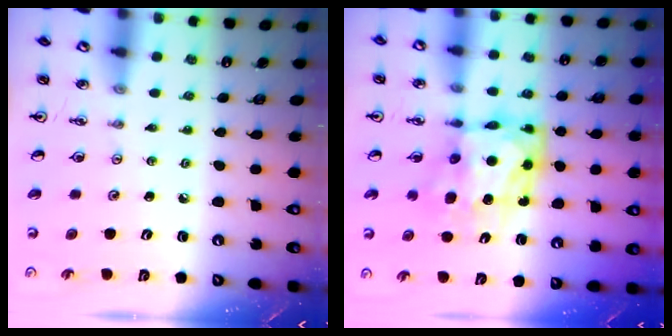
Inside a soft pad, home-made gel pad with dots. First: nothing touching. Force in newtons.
{"total": 9.7, "press": 9.6, "slide": 1.0}